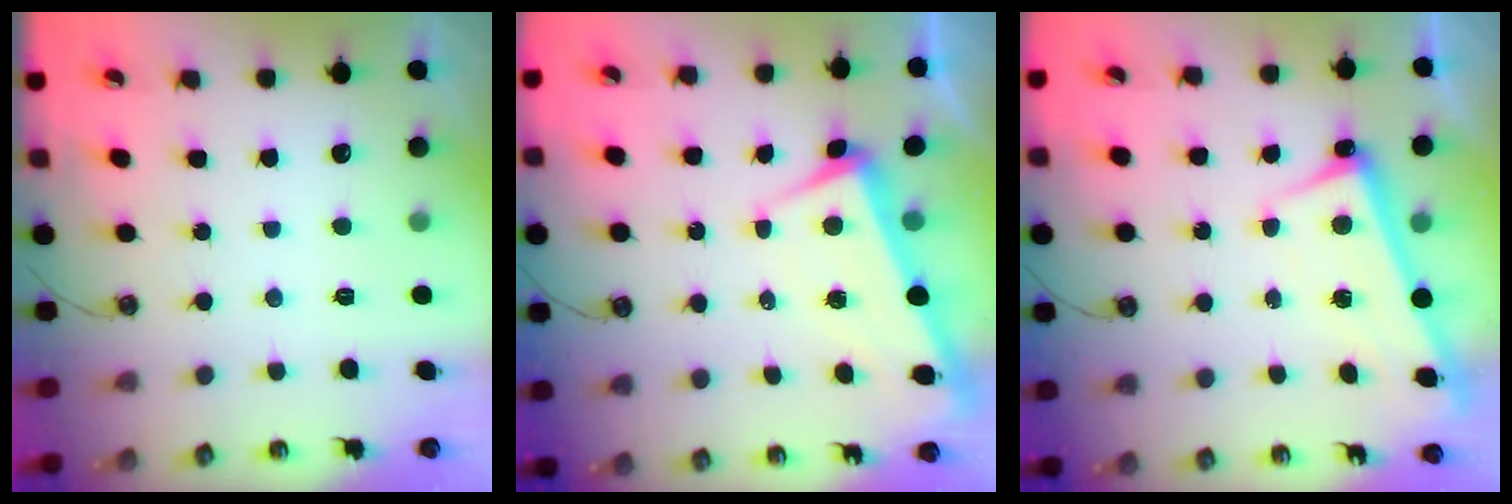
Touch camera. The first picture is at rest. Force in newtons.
{"total": 3.3, "press": 3.2, "slide": 0.8}
{"total": 2.7, "press": 2.6, "slide": 0.5}